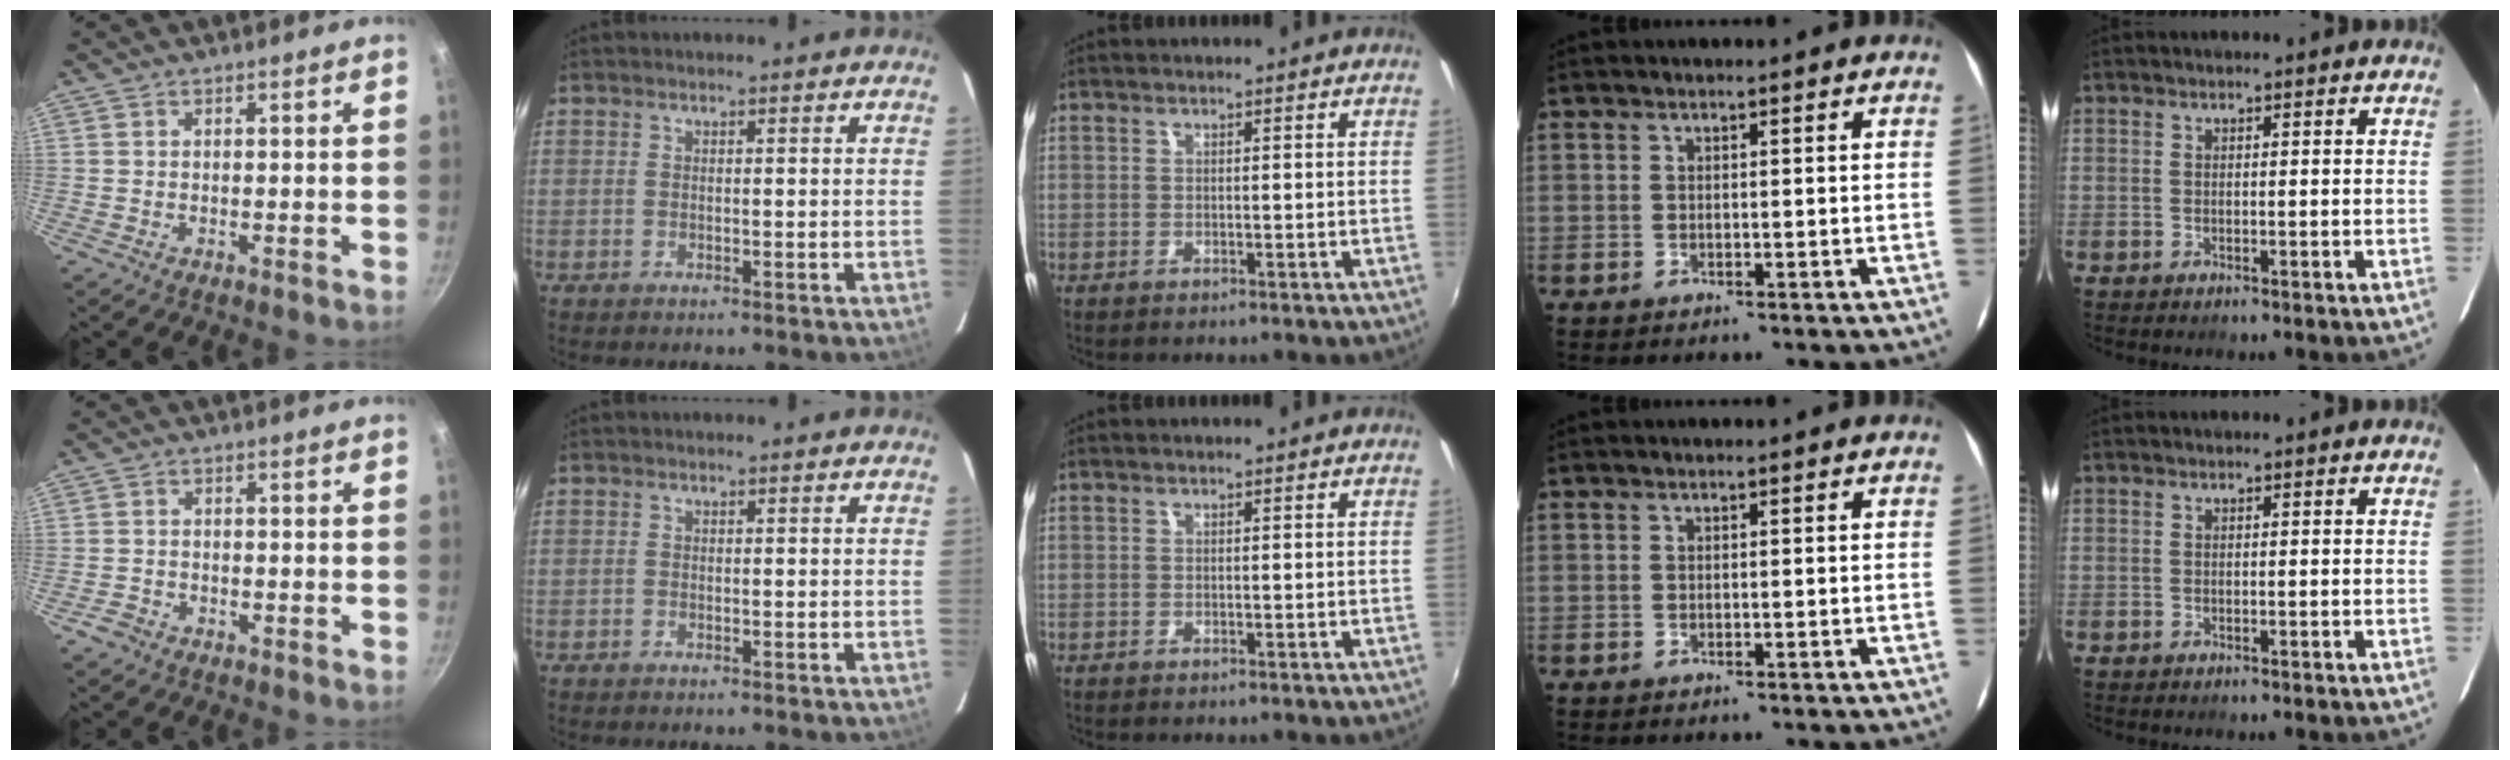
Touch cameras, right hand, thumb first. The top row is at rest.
{"thumb": {"total": 2.3, "force": [-1.6, 1.5, 0.7], "torque": [-0.016, 0.018, -0.027]}}